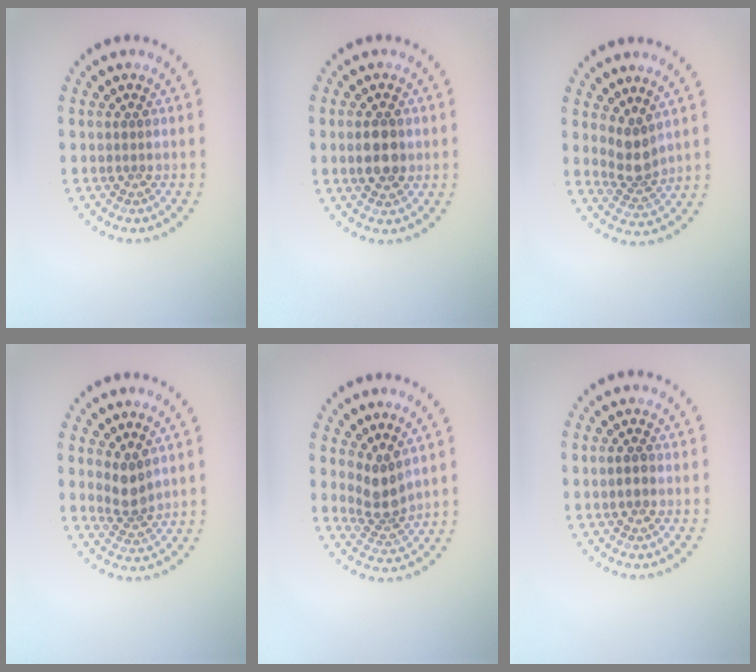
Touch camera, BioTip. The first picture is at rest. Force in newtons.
{"total": 2.8, "press": 2.8, "slide": 0.1}
{"total": 2.7, "press": 2.1, "slide": 1.7}
{"total": 2.5, "press": 1.9, "slide": 1.6}
{"total": 2.8, "press": 2.2, "slide": 1.8}
{"total": 1.1, "press": 1.1, "slide": 0.2}